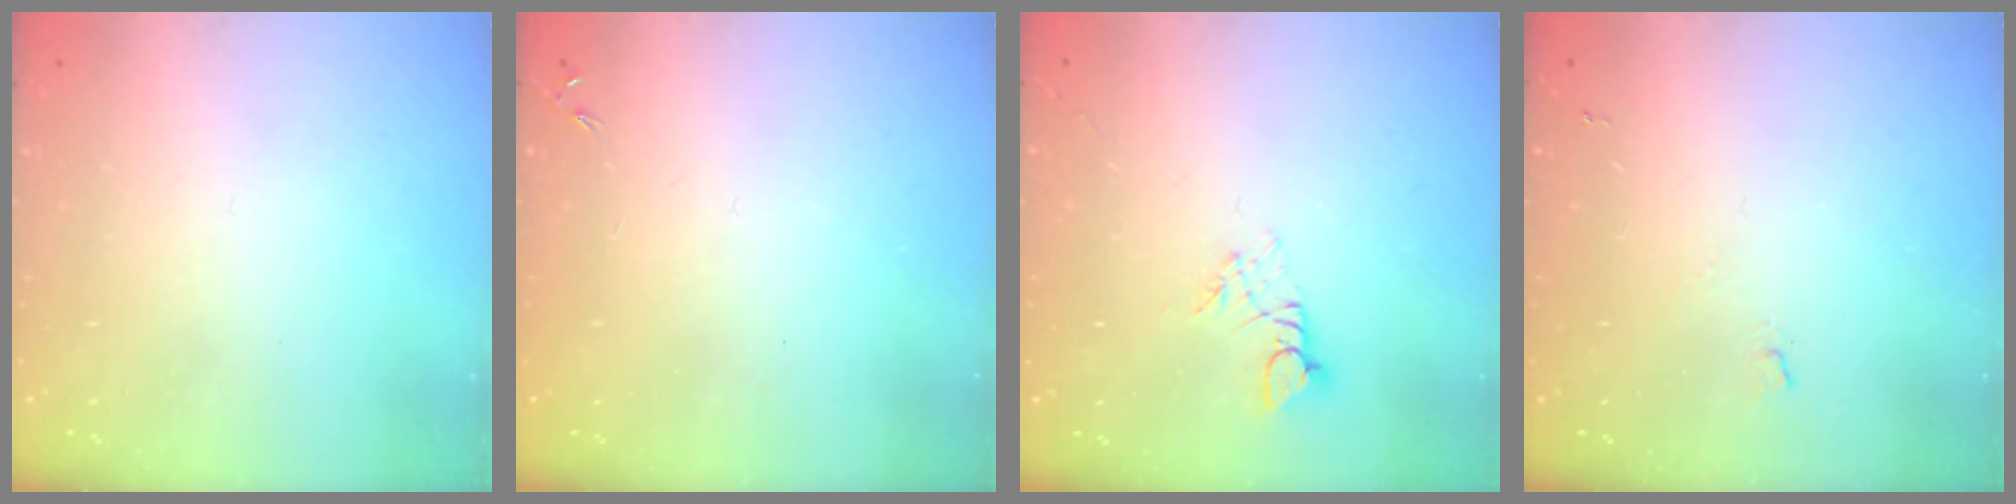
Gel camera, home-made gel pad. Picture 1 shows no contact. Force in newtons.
{"total": 0.0}
{"total": 2.3, "press": 2.3, "slide": 0.2}
{"total": 5.0, "press": 4.9, "slide": 0.8}